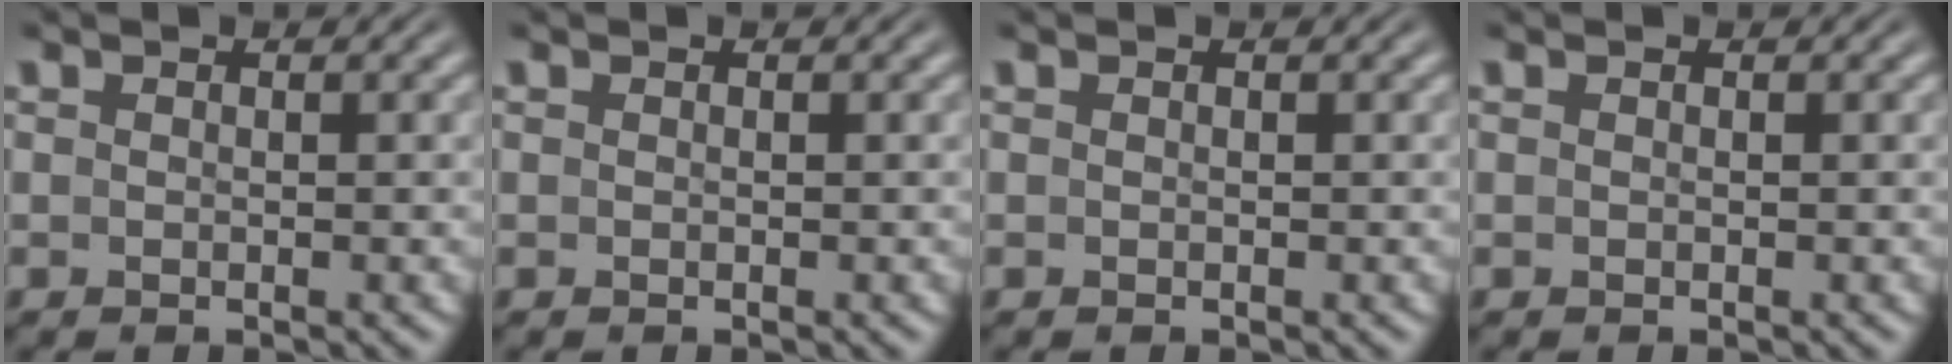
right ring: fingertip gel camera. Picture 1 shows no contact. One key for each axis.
{"total": 0.0}
{"total": 0.0}
{"total": 0.0}